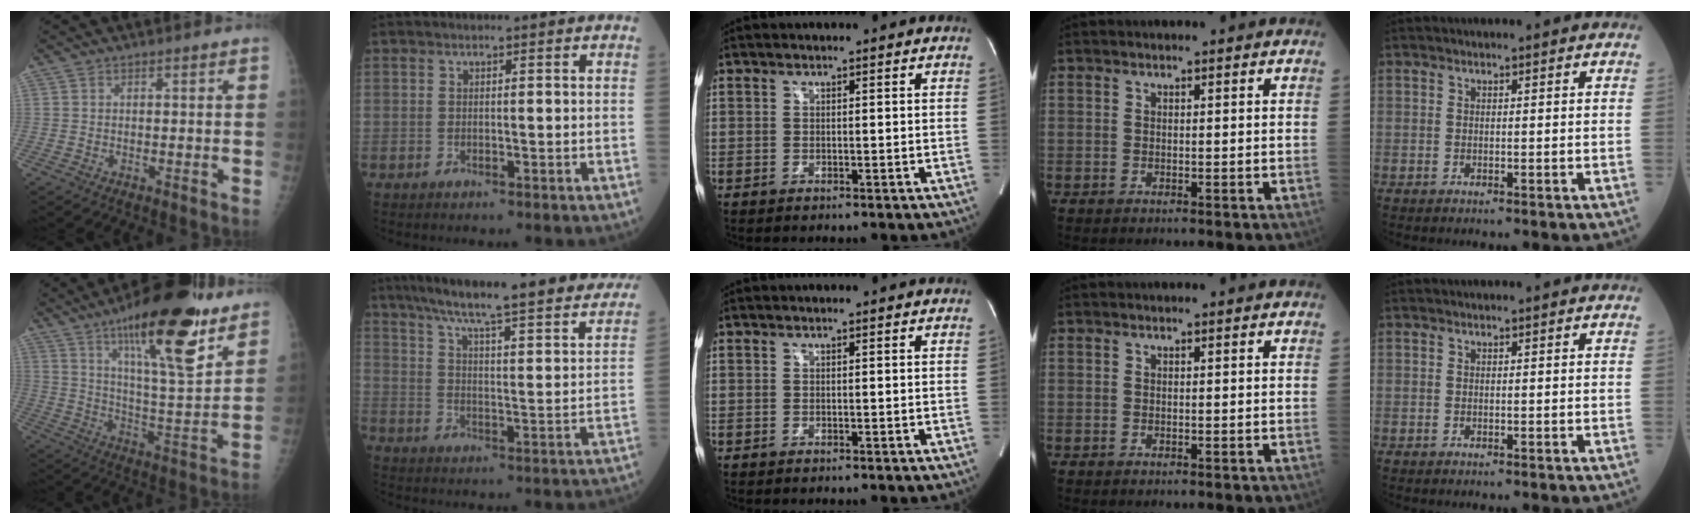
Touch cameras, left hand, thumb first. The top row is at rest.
{"thumb": {"total": 22.1, "force": [13.5, 5.6, 16.6], "torque": [-0.230, -0.068, 0.215]}, "index": {"total": 32.1, "force": [27.8, 3.3, 15.7], "torque": [-0.233, -0.056, 0.349]}}